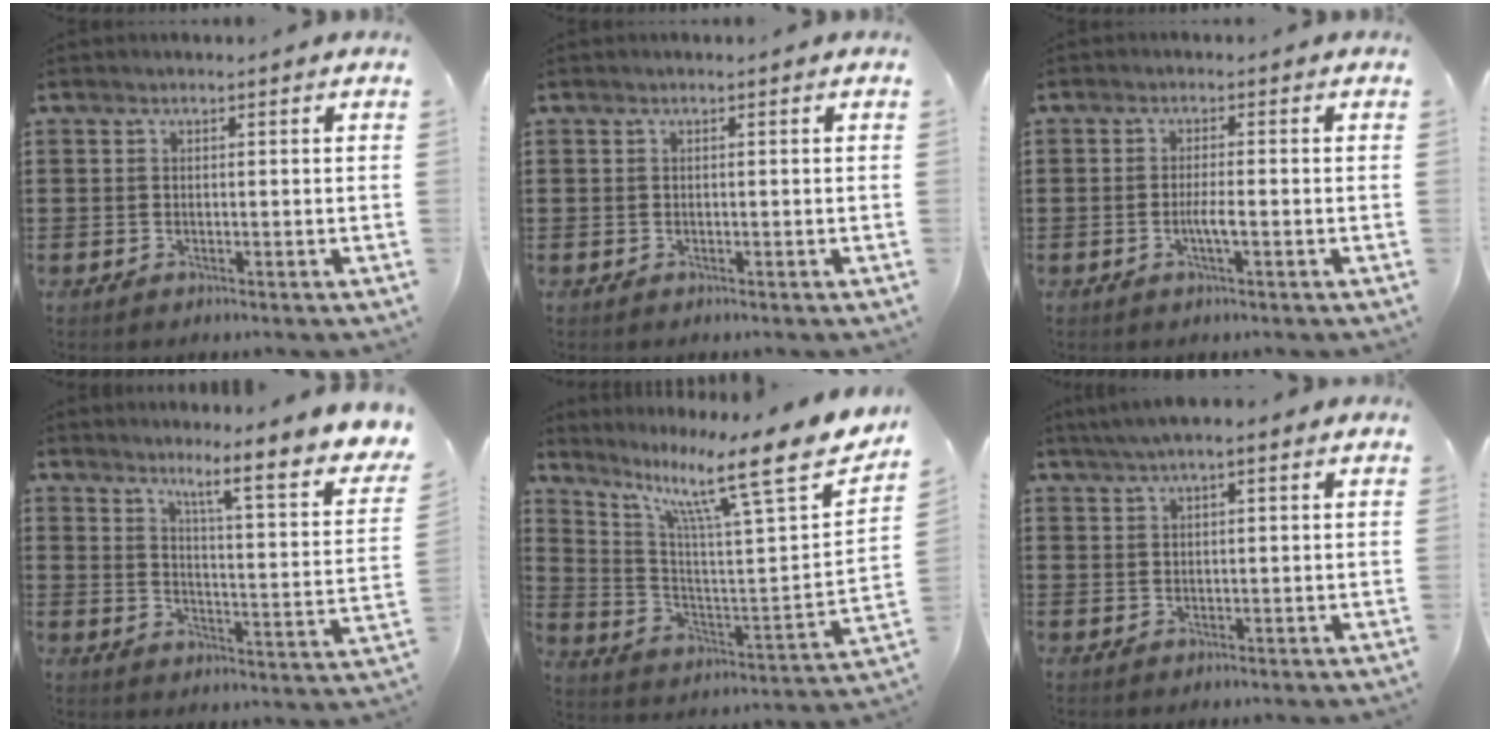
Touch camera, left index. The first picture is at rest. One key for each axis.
{"total": 0.0}
{"total": 2.7, "fx": -0.7, "fy": 0.3, "fz": 2.5, "tx": -0.052, "ty": -0.002, "tz": -0.015}
{"total": 6.5, "fx": 5.1, "fy": -0.9, "fz": 4.0, "tx": -0.074, "ty": -0.059, "tz": 0.070}
{"total": 14.3, "fx": 9.7, "fy": 1.4, "fz": 10.4, "tx": -0.190, "ty": -0.076, "tz": 0.141}
{"total": 2.7, "fx": 1.6, "fy": 0.4, "fz": 2.1, "tx": -0.042, "ty": 0.005, "tz": 0.029}